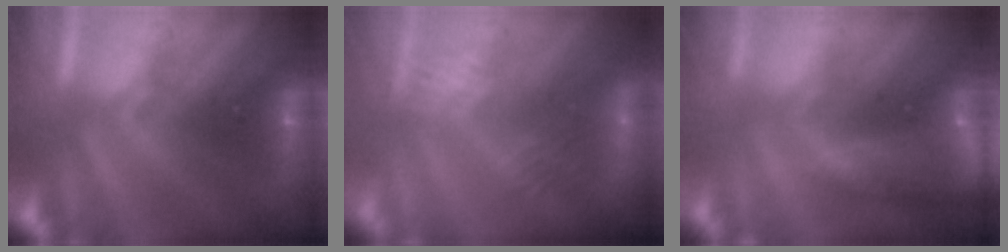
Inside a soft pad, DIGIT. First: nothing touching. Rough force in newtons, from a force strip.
{"total": 2.7}
{"total": 7.8}